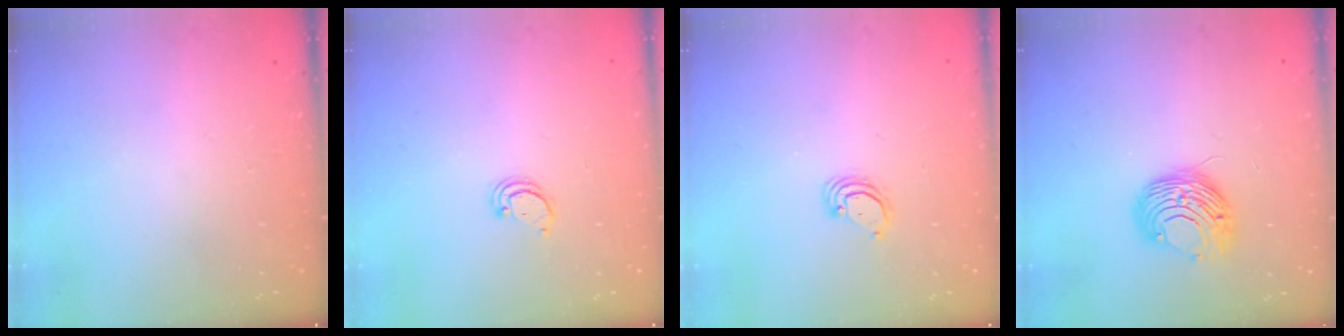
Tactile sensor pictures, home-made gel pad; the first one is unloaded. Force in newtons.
{"total": 2.2, "press": 2.2, "slide": 0.2}
{"total": 2.9, "press": 2.9, "slide": 0.3}
{"total": 9.3, "press": 9.3, "slide": 0.3}